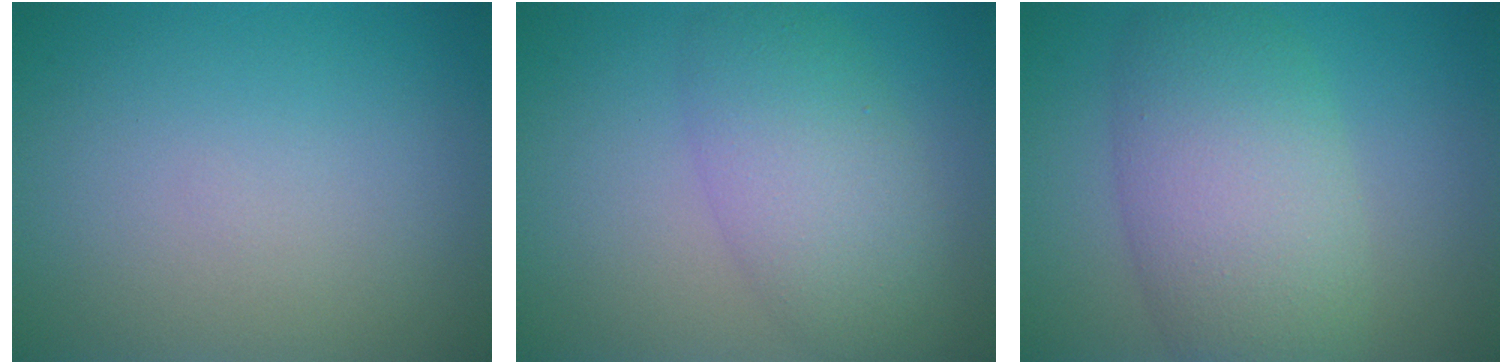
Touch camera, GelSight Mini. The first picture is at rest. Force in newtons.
{"total": 5.2, "press": 5.2, "slide": 0.3}
{"total": 7.6, "press": 7.6, "slide": 0.3}